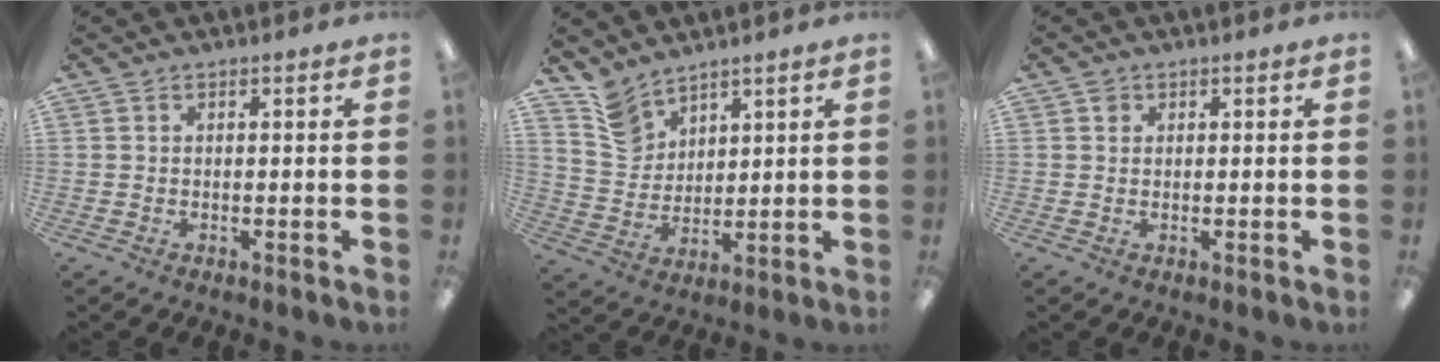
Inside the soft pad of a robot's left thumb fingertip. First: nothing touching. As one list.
[{"total": 8.4, "force": [6.7, 4.7, 1.7], "torque": [-0.040, -0.033, 0.131]}, {"total": 1.1, "force": [0.6, 0.9, 0.2], "torque": [0.003, 0.000, 0.010]}]